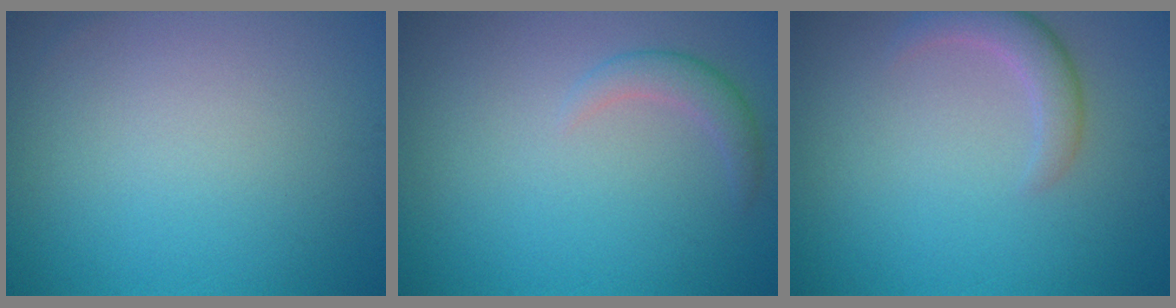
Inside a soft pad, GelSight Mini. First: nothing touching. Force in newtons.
{"total": 1.8, "press": 1.7, "slide": 0.2}
{"total": 2.5, "press": 2.5, "slide": 0.2}